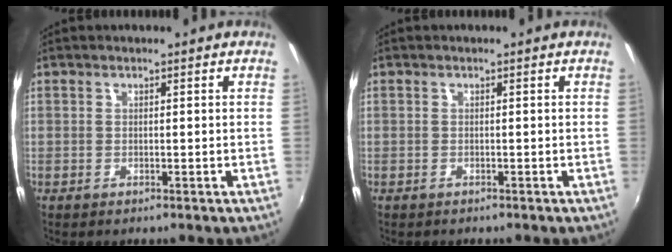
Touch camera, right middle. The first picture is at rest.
{"total": 0.6, "force": [-0.5, 0.2, 0.1], "torque": [-0.003, -0.003, -0.008]}